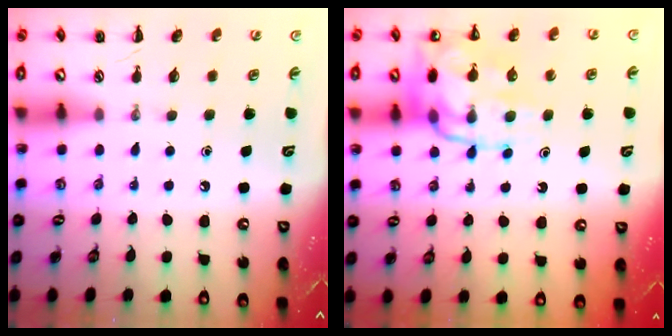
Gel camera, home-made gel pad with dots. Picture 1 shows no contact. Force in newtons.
{"total": 15.2, "press": 15.1, "slide": 1.8}